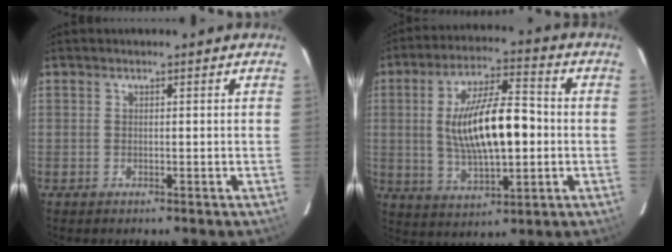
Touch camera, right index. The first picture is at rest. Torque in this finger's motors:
{"motor_torque": [0.64, -0.04, 1.05, 0.21]}